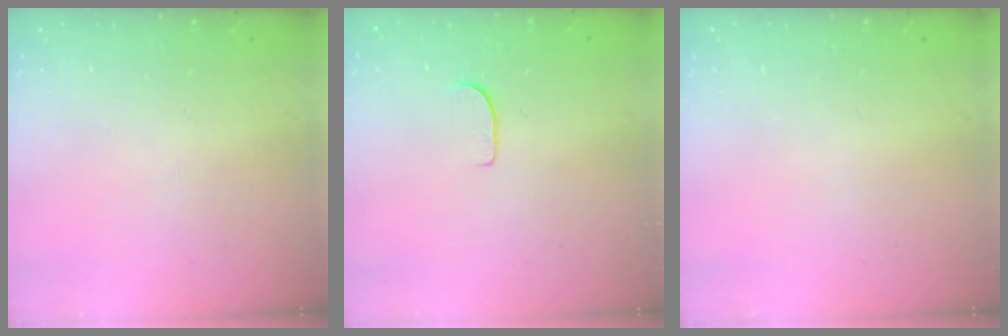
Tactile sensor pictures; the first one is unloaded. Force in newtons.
{"total": 4.5, "press": 4.5, "slide": 0.4}
{"total": 0.0}